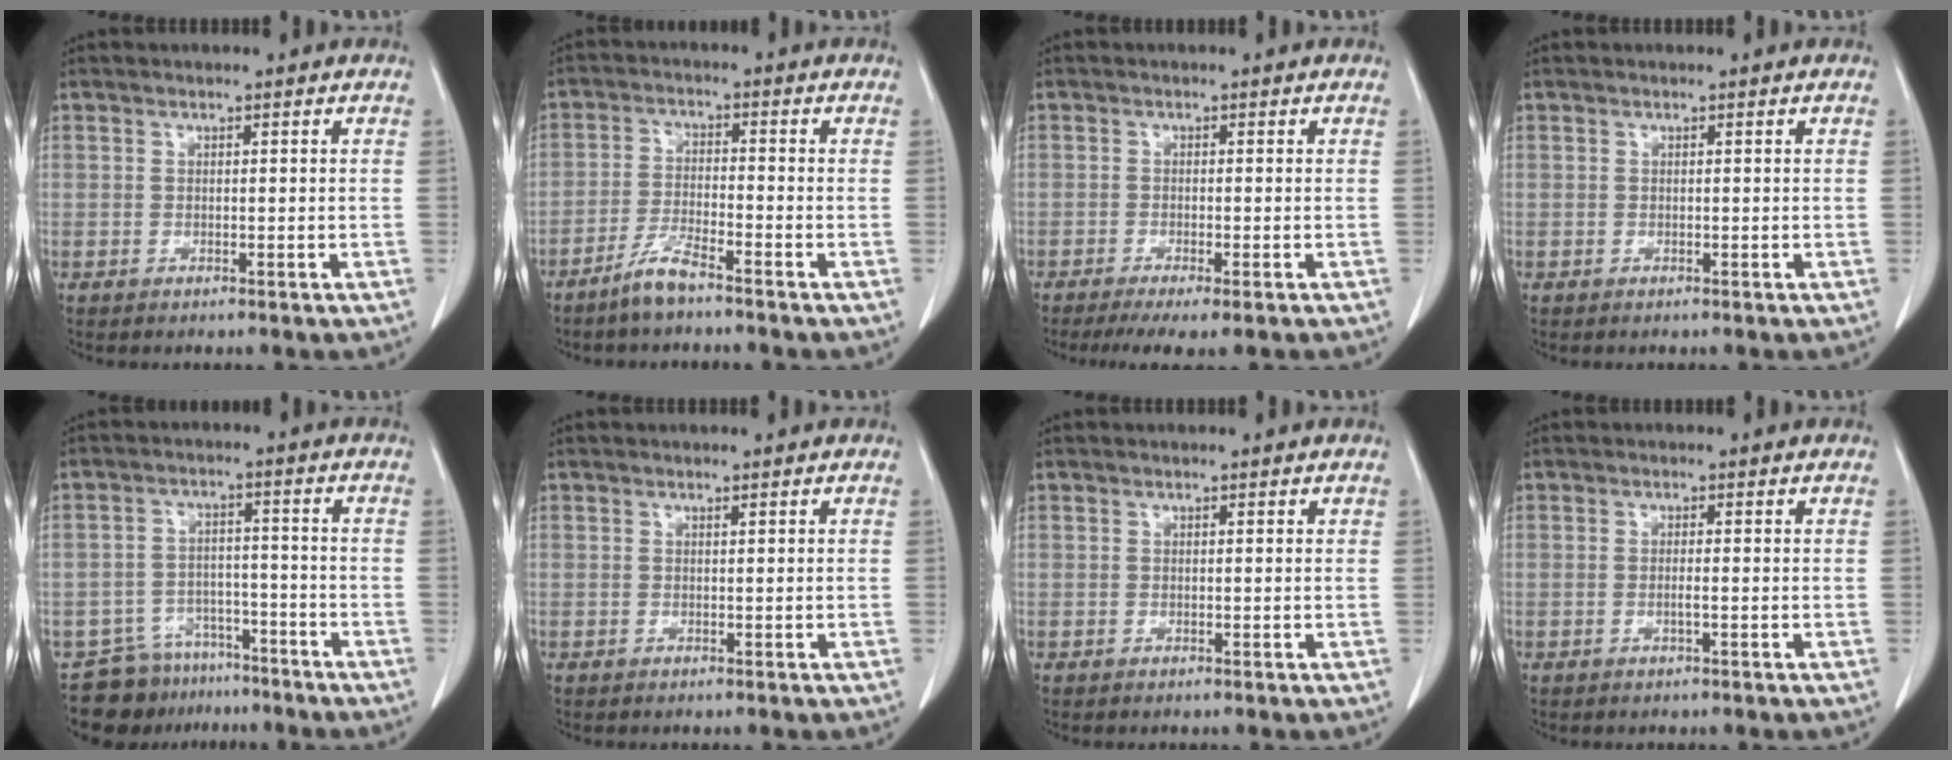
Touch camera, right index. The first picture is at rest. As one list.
[{"total": 4.8, "force": [-3.9, 0.3, 2.8], "torque": [-0.063, -0.008, -0.080]}, {"total": 5.7, "force": [-4.3, 0.5, 3.8], "torque": [-0.051, -0.014, -0.066]}, {"total": 0.0}, {"total": 8.9, "force": [-7.2, 5.1, 0.8], "torque": [-0.006, 0.021, -0.112]}, {"total": 0.0}, {"total": 0.0}, {"total": 1.0, "force": [-0.3, -0.1, 0.9], "torque": [-0.018, 0.001, -0.004]}]